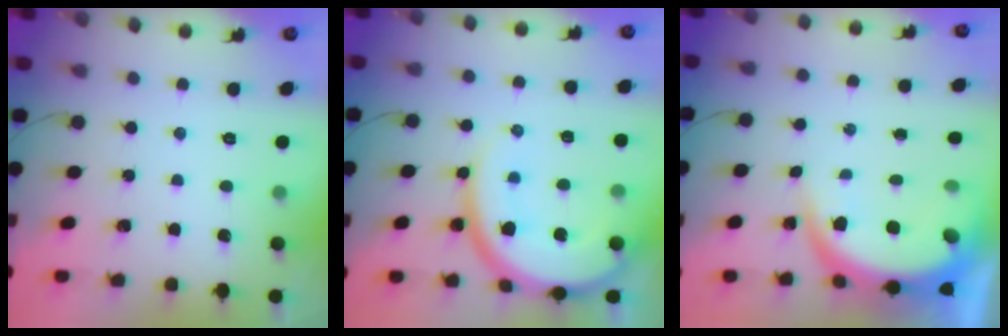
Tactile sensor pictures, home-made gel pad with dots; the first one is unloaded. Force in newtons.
{"total": 16.6, "press": 16.5, "slide": 1.5}
{"total": 9.0, "press": 8.9, "slide": 1.3}